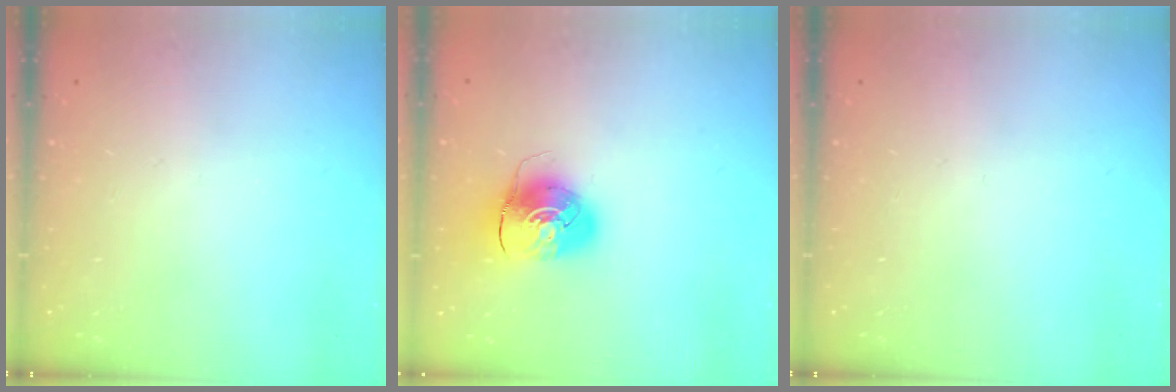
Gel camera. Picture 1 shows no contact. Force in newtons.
{"total": 9.1, "press": 9.0, "slide": 0.8}
{"total": 0.0}